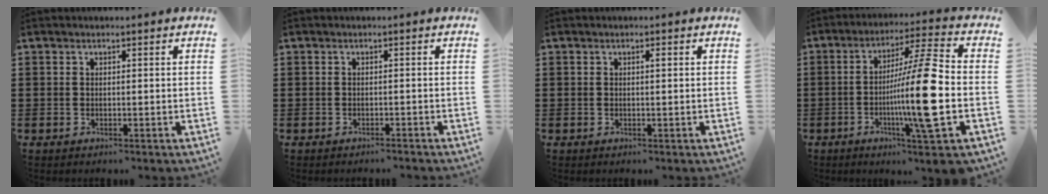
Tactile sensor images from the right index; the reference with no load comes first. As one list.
[{"total": 0.7, "force": [-0.7, -0.1, 0.2], "torque": [-0.006, -0.003, -0.014]}, {"total": 0.7, "force": [0.2, 0.2, 0.6], "torque": [-0.012, 0.002, 0.003]}, {"total": 14.9, "force": [-2.9, 0.2, 14.6], "torque": [-0.251, -0.013, -0.060]}]